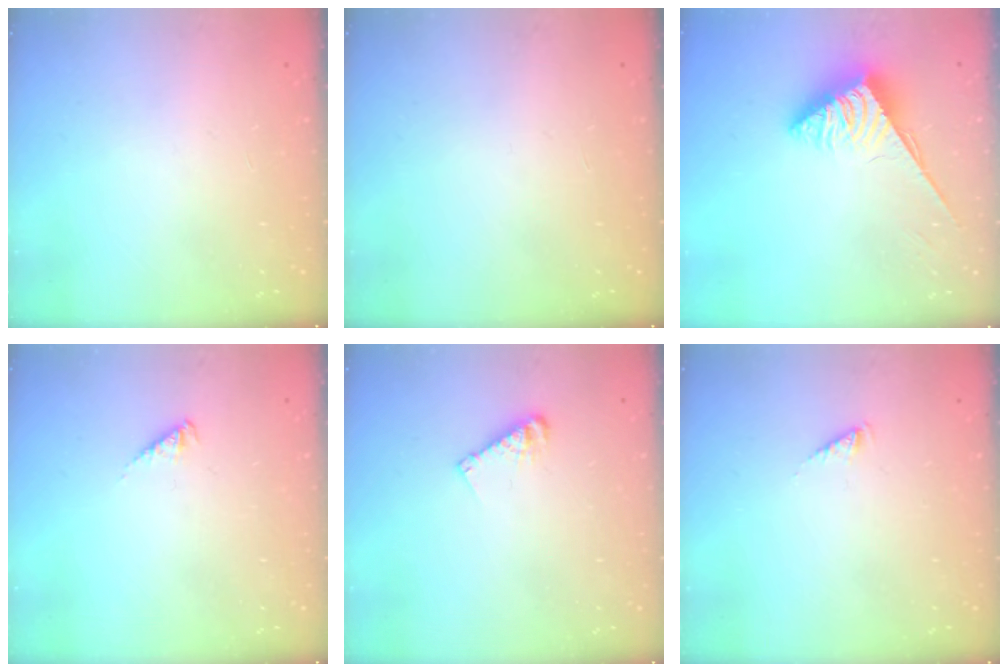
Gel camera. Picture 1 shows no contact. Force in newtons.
{"total": 0.0}
{"total": 3.8, "press": 3.8, "slide": 0.5}
{"total": 2.9, "press": 2.9, "slide": 0.5}
{"total": 5.3, "press": 5.3, "slide": 0.1}
{"total": 0.8, "press": 0.8, "slide": 0.2}